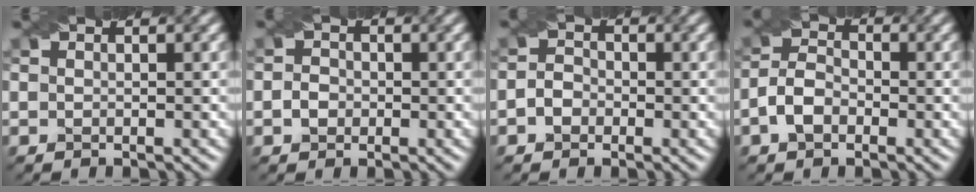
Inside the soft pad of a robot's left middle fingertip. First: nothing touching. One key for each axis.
{"total": 1.4, "fx": -0.6, "fy": 1.1, "fz": 0.5, "tx": -0.005, "ty": 0.003, "tz": -0.014}
{"total": 1.7, "fx": -0.9, "fy": 1.2, "fz": 0.7, "tx": -0.008, "ty": 0.004, "tz": -0.023}
{"total": 2.9, "fx": -1.5, "fy": 1.7, "fz": 1.8, "tx": -0.043, "ty": 0.007, "tz": -0.033}